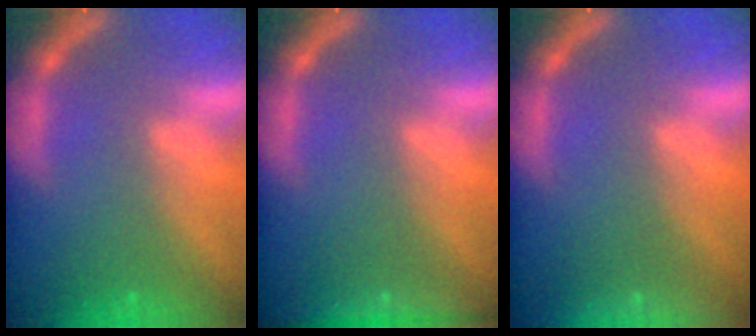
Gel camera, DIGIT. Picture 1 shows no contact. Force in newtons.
{"total": 5.0}
{"total": 9.0}